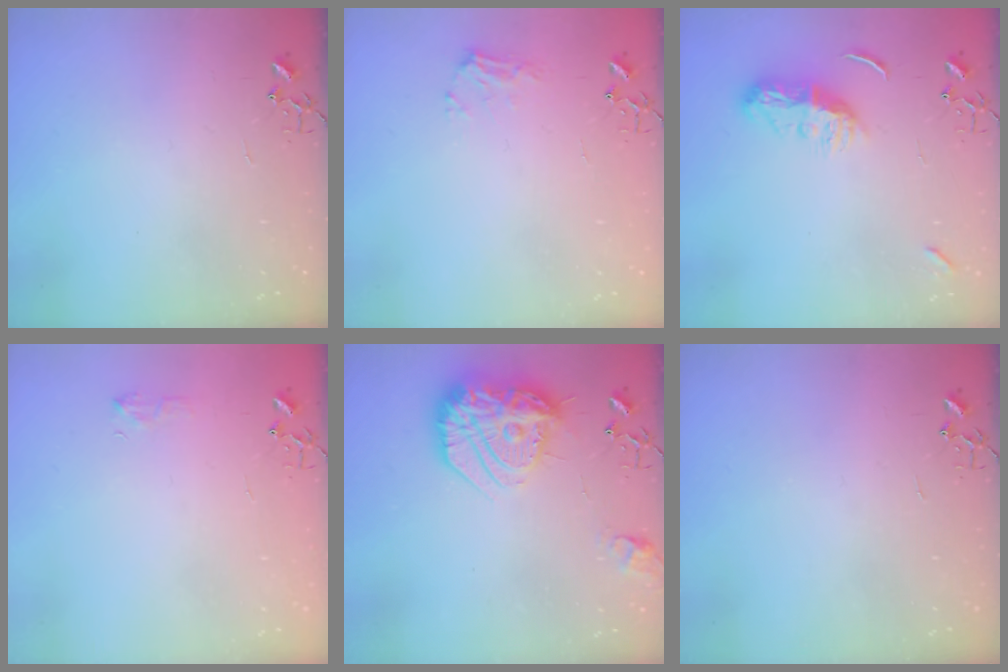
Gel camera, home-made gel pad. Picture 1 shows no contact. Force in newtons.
{"total": 9.0, "press": 8.9, "slide": 0.9}
{"total": 9.1, "press": 9.1, "slide": 0.8}
{"total": 6.0, "press": 6.0, "slide": 0.6}
{"total": 20.7, "press": 20.6, "slide": 1.5}
{"total": 0.0}